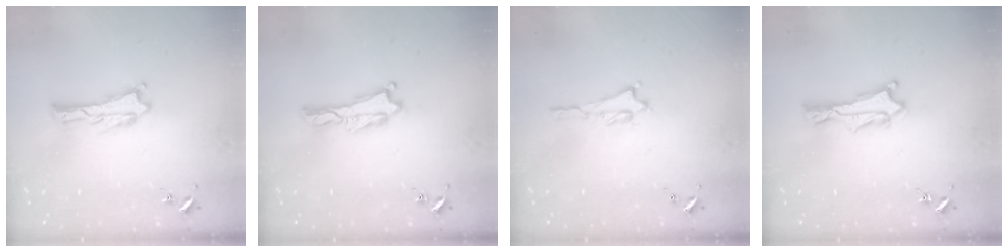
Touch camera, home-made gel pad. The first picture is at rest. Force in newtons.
{"total": 0.0}
{"total": 0.7, "press": 0.7, "slide": 0.1}
{"total": 0.9, "press": 0.9, "slide": 0.2}